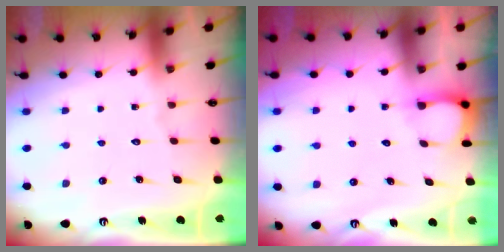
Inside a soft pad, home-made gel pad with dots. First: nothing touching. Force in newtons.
{"total": 3.2, "press": 3.1, "slide": 0.5}